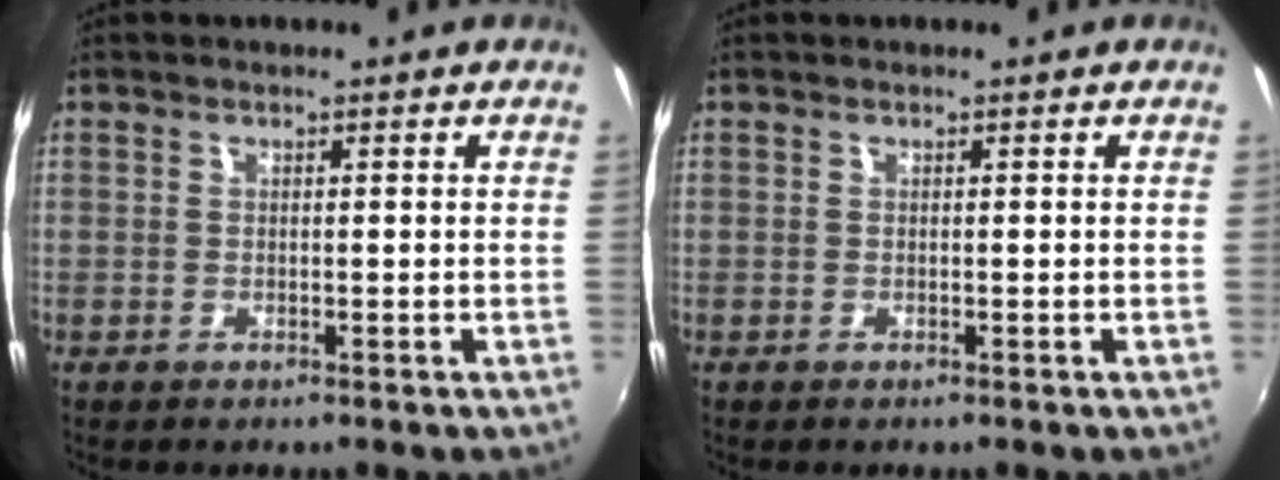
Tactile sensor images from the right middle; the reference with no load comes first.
{"total": 0.0}